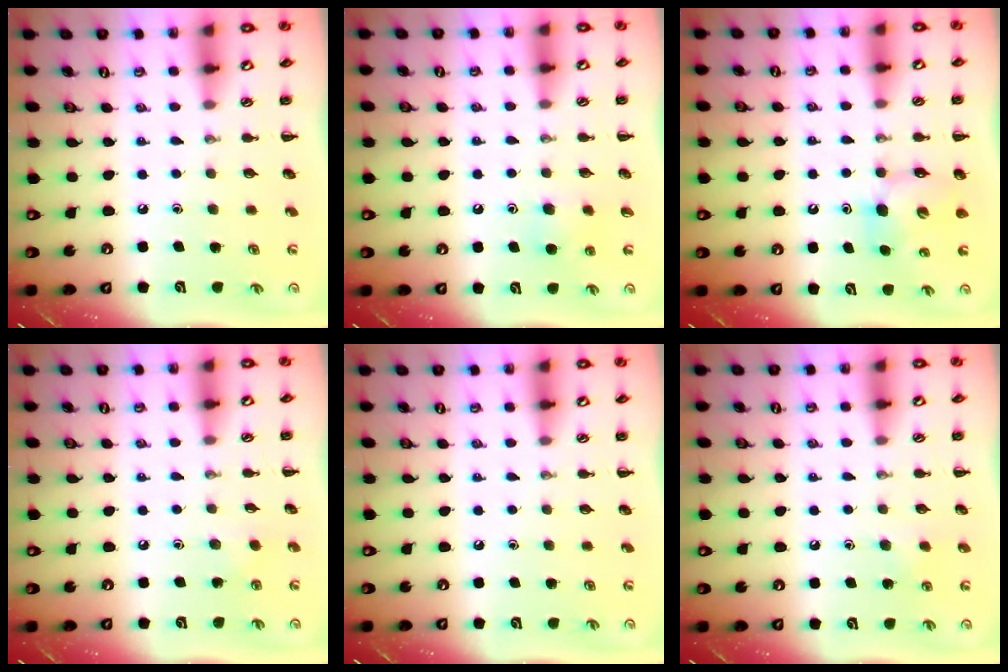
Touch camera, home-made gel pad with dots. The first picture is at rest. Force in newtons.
{"total": 5.9, "press": 5.8, "slide": 1.5}
{"total": 6.0, "press": 5.9, "slide": 0.9}
{"total": 1.8, "press": 1.7, "slide": 0.6}
{"total": 0.0}
{"total": 4.3, "press": 4.1, "slide": 1.2}